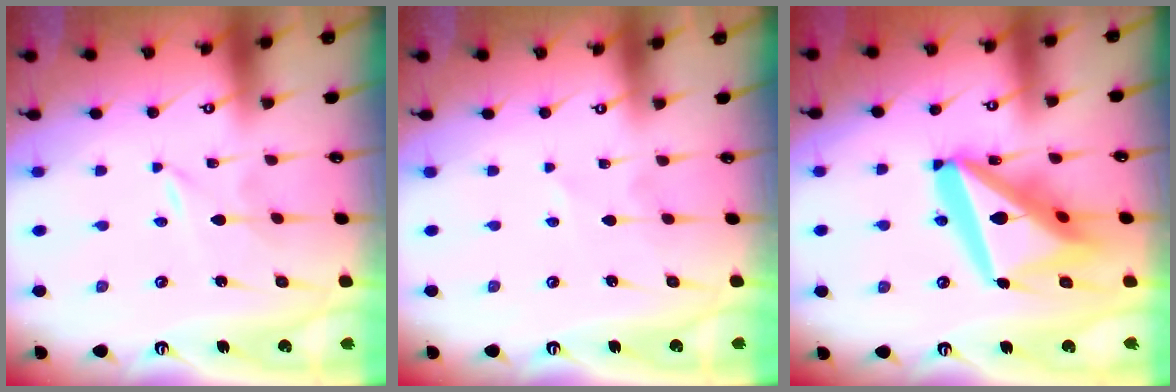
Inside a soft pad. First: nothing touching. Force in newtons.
{"total": 0.9, "press": 0.9, "slide": 0.2}
{"total": 23.3, "press": 23.1, "slide": 2.9}